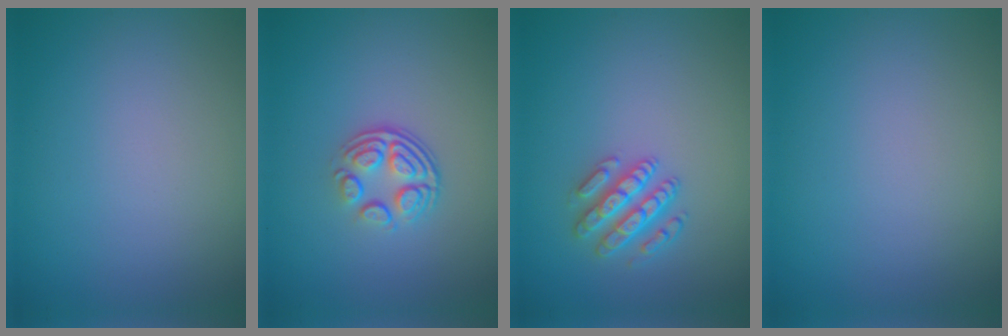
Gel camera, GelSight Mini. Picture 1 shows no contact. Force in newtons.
{"total": 3.7, "press": 2.6, "slide": 2.7}
{"total": 2.9, "press": 2.9, "slide": 0.7}
{"total": 0.0}